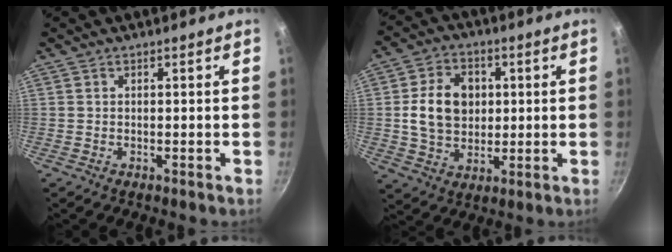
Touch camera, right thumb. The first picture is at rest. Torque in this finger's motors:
{"motor_torque": [-0.07, 2.01, 0.53, -0.37, 0.10]}